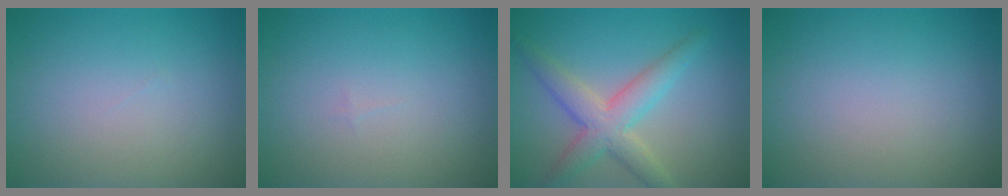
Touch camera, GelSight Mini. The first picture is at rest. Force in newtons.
{"total": 0.0}
{"total": 4.6, "press": 4.6, "slide": 0.1}
{"total": 0.0}